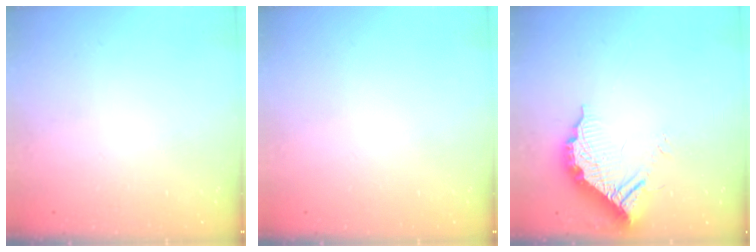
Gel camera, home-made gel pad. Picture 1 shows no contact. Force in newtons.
{"total": 0.0}
{"total": 13.0, "press": 12.9, "slide": 1.1}